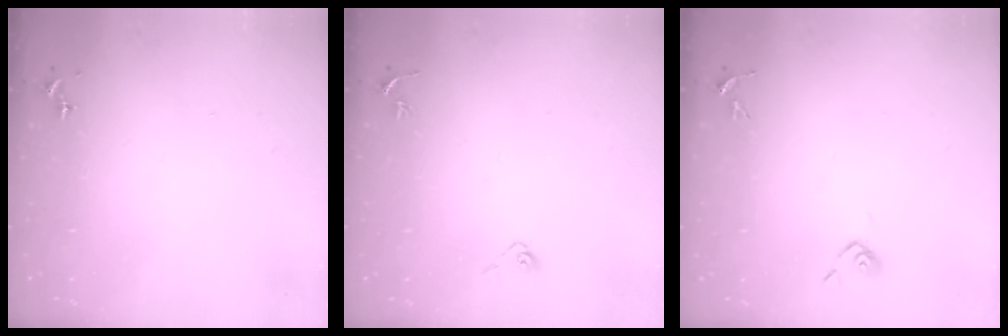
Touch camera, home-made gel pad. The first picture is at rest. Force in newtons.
{"total": 3.9, "press": 3.4, "slide": 2.0}
{"total": 3.8, "press": 3.7, "slide": 0.8}